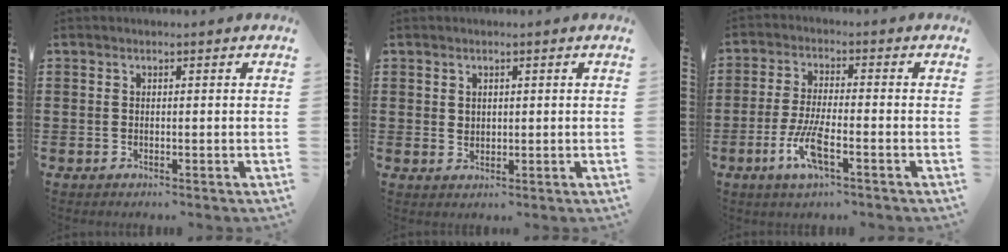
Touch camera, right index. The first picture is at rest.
{"total": 1.4, "force": [0.9, 0.9, 0.3], "torque": [-0.007, 0.004, 0.018]}
{"total": 6.6, "force": [-3.1, 1.4, 5.7], "torque": [-0.132, -0.018, -0.060]}